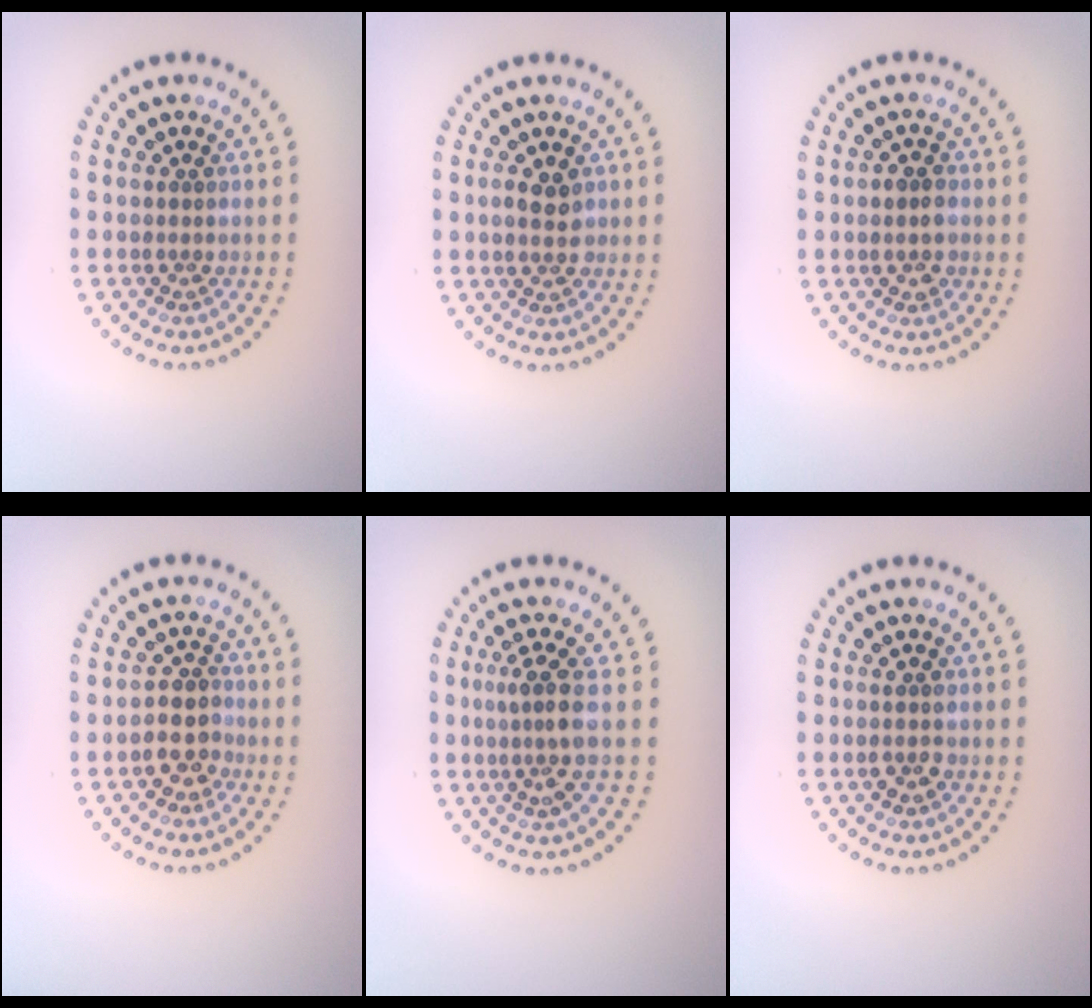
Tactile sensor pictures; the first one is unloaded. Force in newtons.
{"total": 2.0, "press": 2.0, "slide": 0.1}
{"total": 1.9, "press": 1.8, "slide": 0.5}
{"total": 2.7, "press": 2.4, "slide": 1.1}
{"total": 2.8, "press": 2.1, "slide": 1.9}
{"total": 1.4, "press": 1.4, "slide": 0.3}